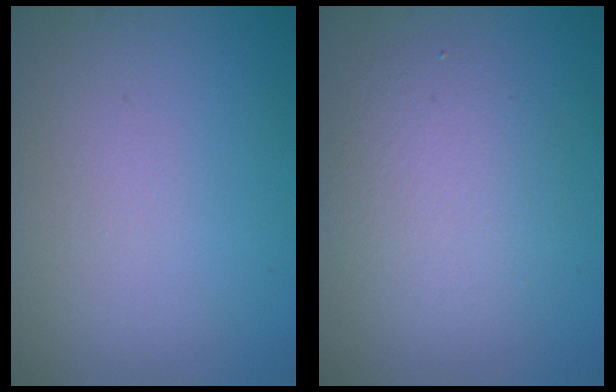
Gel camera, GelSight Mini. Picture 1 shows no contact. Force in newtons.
{"total": 3.2, "press": 3.2, "slide": 0.3}